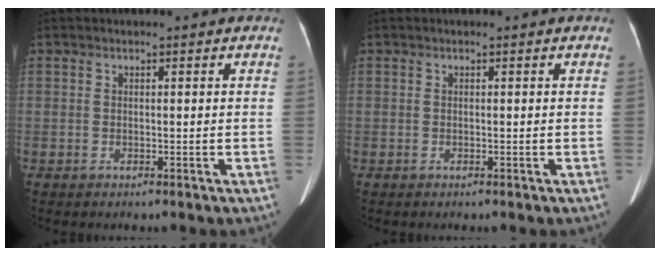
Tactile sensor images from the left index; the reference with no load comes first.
{"total": 0.0}